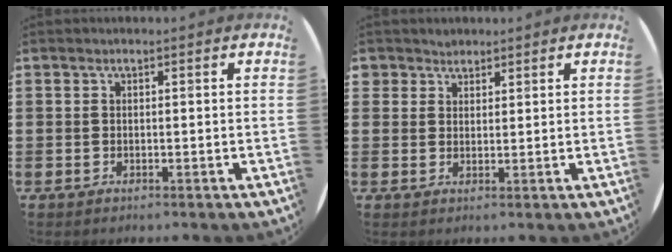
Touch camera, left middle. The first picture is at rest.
{"total": 2.1, "force": [1.8, 1.0, -0.2], "torque": [-0.001, 0.005, 0.036]}